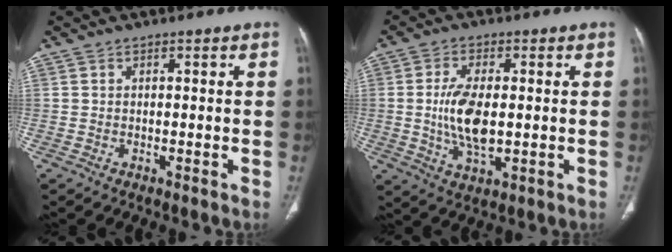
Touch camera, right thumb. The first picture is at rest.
{"total": 9.4, "force": [-0.2, 4.4, 8.3], "torque": [-0.165, -0.008, 0.001]}